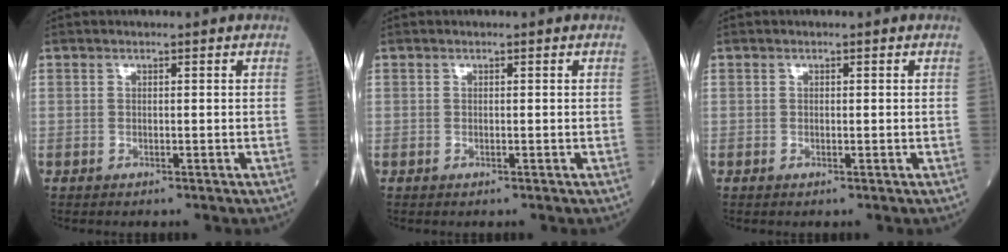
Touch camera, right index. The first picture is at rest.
{"total": 0.0}
{"total": 0.0}